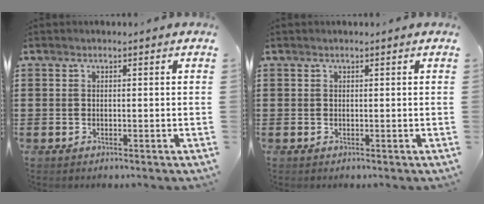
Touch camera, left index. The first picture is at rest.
{"total": 0.0}